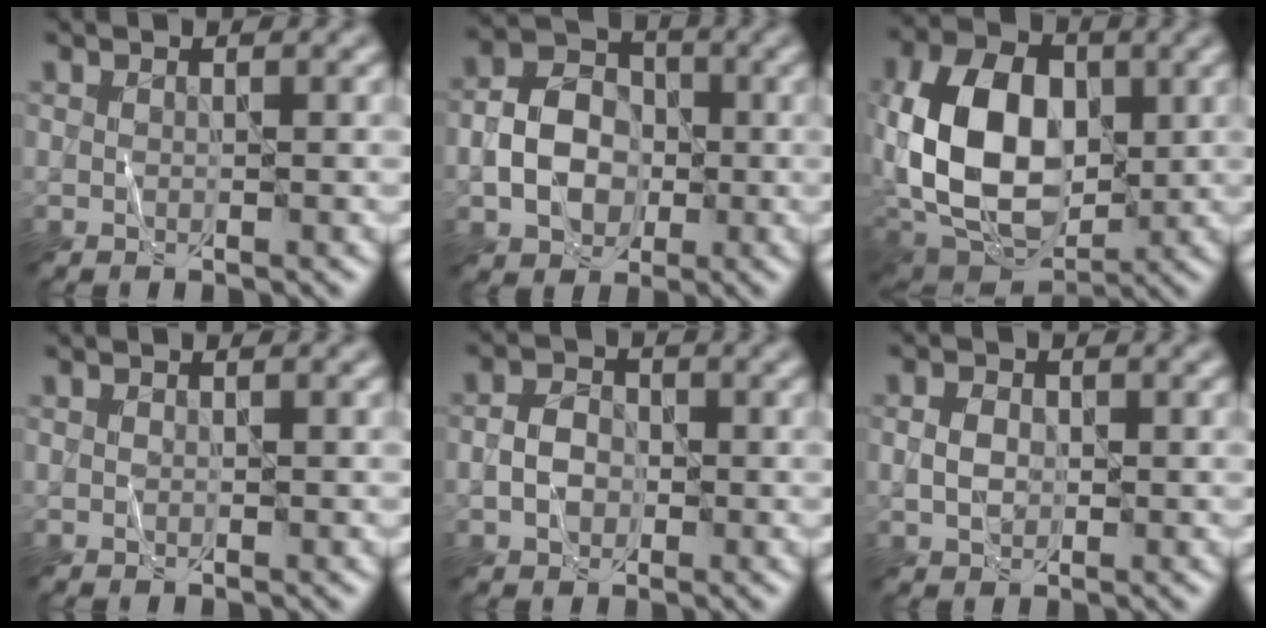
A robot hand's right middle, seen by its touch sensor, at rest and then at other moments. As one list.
[{"total": 5.6, "force": [-1.1, 4.4, 3.3], "torque": [-0.063, 0.006, -0.023]}, {"total": 13.5, "force": [0.5, 9.3, 9.8], "torque": [-0.206, 0.005, 0.006]}, {"total": 0.0}, {"total": 2.8, "force": [-0.6, 2.2, 1.6], "torque": [-0.030, 0.004, -0.017]}, {"total": 2.3, "force": [0.0, 1.7, 1.5], "torque": [-0.031, 0.003, -0.002]}]